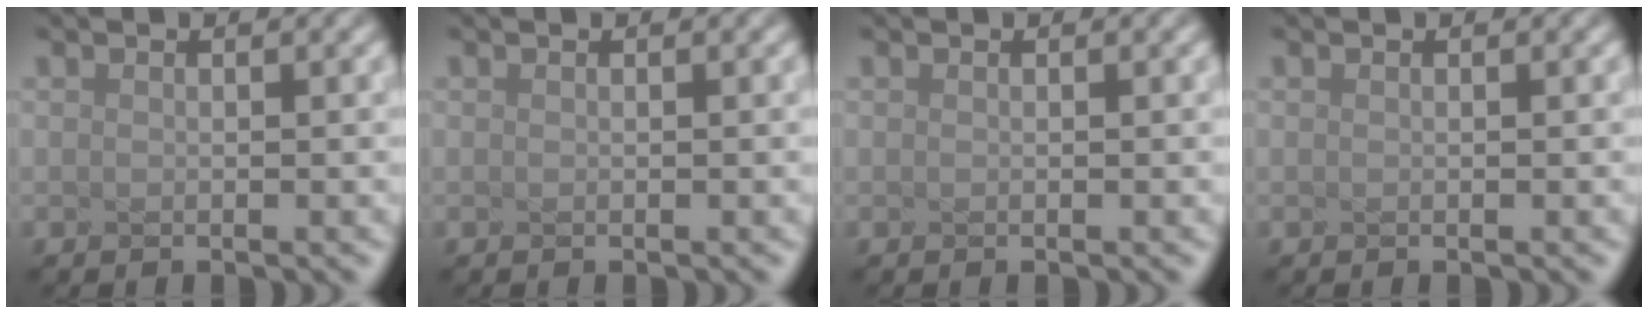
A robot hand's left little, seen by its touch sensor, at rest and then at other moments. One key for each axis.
{"total": 0.0}
{"total": 0.0}
{"total": 0.0}